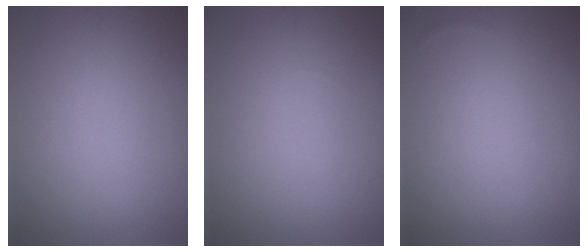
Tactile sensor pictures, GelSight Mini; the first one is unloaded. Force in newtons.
{"total": 0.0}
{"total": 0.0}